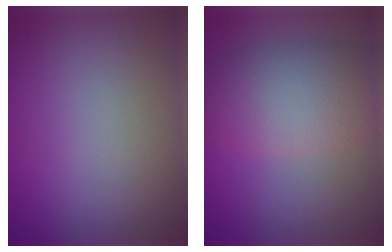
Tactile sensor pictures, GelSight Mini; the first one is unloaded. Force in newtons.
{"total": 7.9, "press": 7.9, "slide": 0.3}